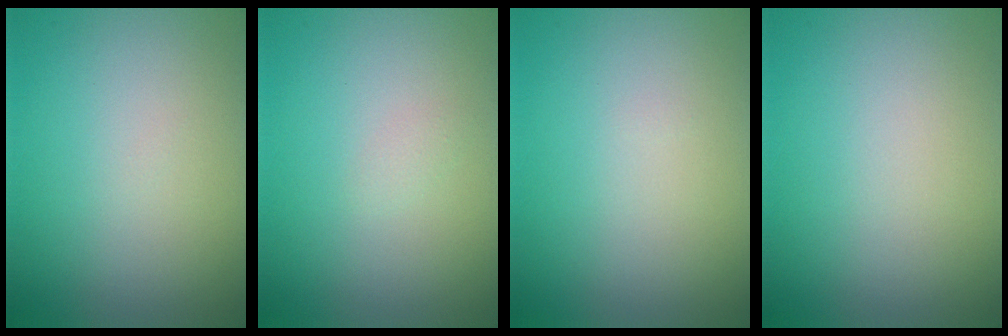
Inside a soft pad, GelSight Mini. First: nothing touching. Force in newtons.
{"total": 0.6, "press": 0.6, "slide": 0.1}
{"total": 0.0}
{"total": 0.0}